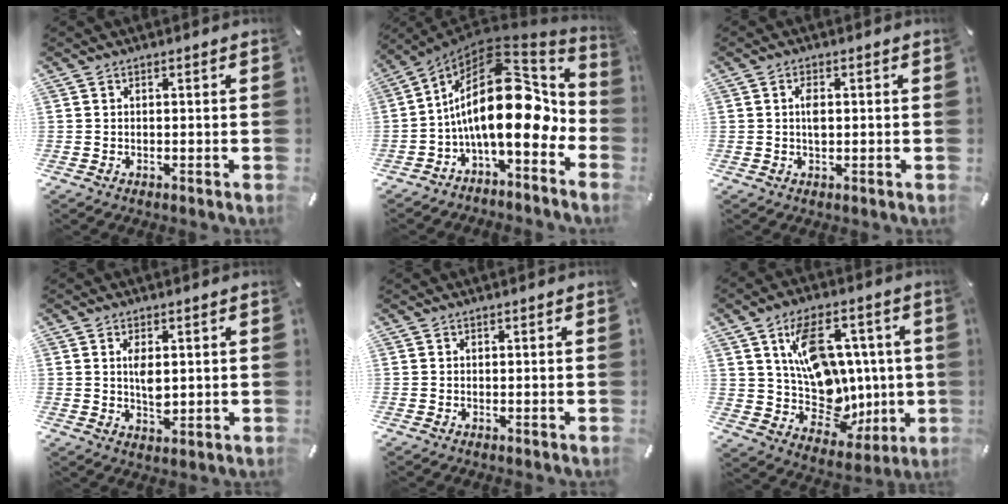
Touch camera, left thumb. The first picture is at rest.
{"total": 23.1, "force": [0.2, 11.7, 19.9], "torque": [-0.344, -0.025, 0.003]}
{"total": 2.8, "force": [0.3, 1.4, 2.4], "torque": [-0.049, 0.004, 0.003]}
{"total": 4.9, "force": [0.7, 2.7, 4.0], "torque": [-0.074, -0.002, 0.006]}
{"total": 0.0}
{"total": 17.8, "force": [4.9, 12.8, 11.3], "torque": [-0.196, -0.026, 0.102]}